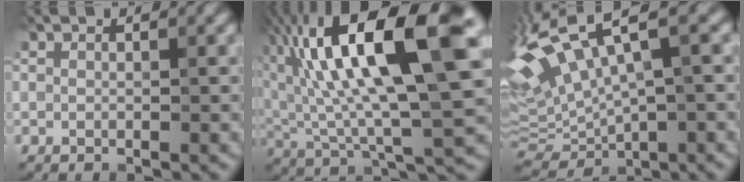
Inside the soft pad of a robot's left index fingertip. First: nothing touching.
{"total": 17.0, "force": [5.4, 6.1, 14.9], "torque": [-0.267, 0.020, 0.088]}
{"total": 9.6, "force": [3.5, 3.2, 8.4], "torque": [-0.174, 0.019, 0.072]}